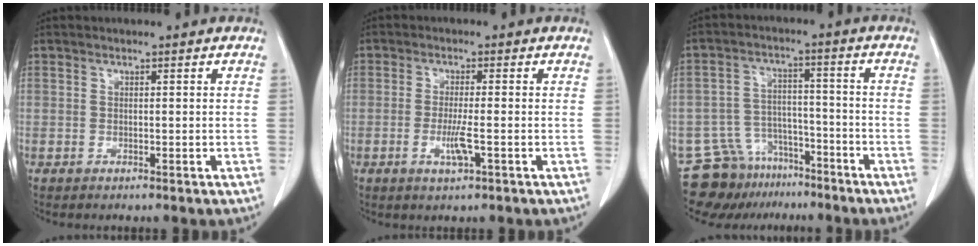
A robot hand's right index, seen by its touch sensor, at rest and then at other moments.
{"total": 3.7, "force": [-1.1, 0.2, 3.5], "torque": [-0.068, -0.007, -0.017]}
{"total": 9.9, "force": [-8.0, 5.8, 0.8], "torque": [-0.014, 0.039, -0.129]}